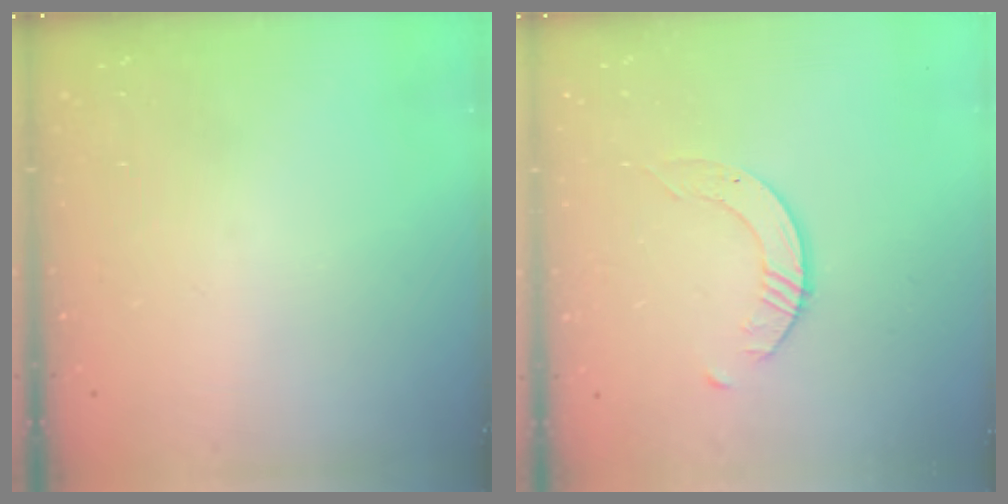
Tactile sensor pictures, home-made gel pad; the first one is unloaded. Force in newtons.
{"total": 2.6, "press": 2.6, "slide": 0.3}